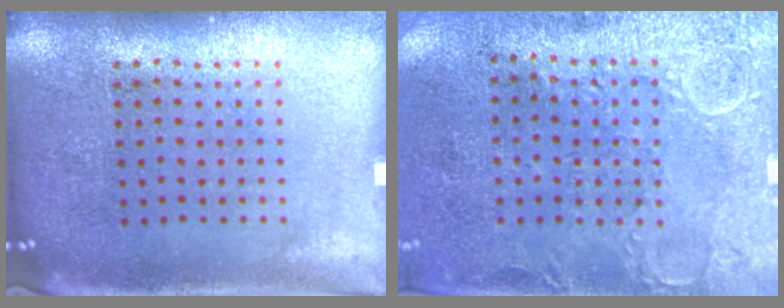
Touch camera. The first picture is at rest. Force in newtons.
{"total": 2.9, "press": 2.3, "slide": 1.8}